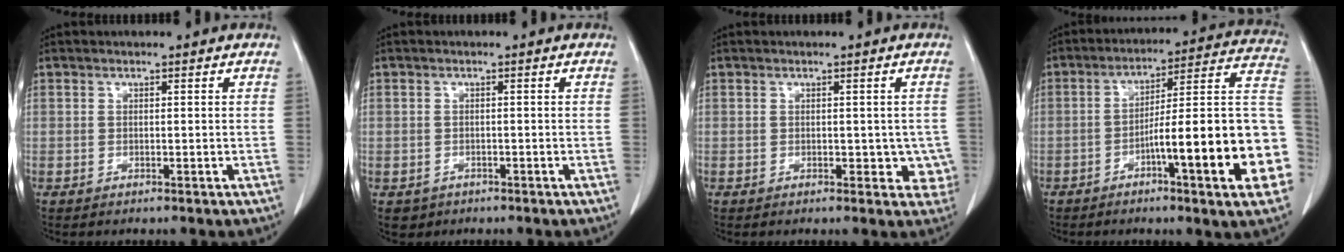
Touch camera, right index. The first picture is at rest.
{"total": 2.2, "force": [-1.0, 2.0, 0.1], "torque": [-0.001, 0.006, -0.011]}
{"total": 3.5, "force": [-0.4, 2.5, 2.5], "torque": [-0.008, 0.009, 0.001]}
{"total": 20.8, "force": [-6.3, 1.7, 19.8], "torque": [-0.193, 0.025, -0.083]}